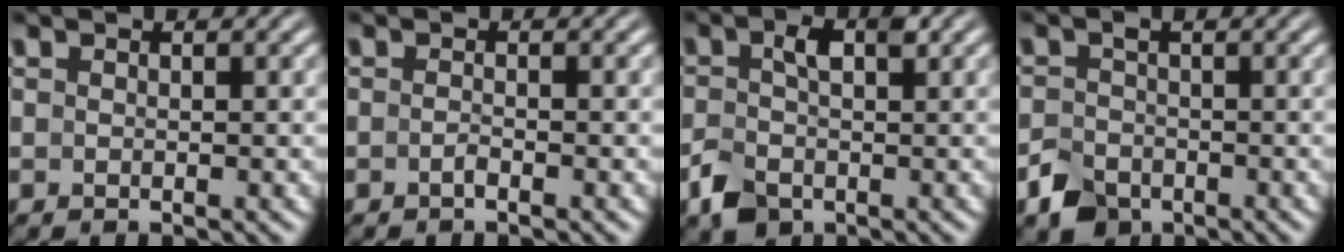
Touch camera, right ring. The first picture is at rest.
{"total": 0.8, "force": [-0.7, -0.2, 0.2], "torque": [-0.004, 0.001, -0.015]}
{"total": 3.4, "force": [-1.2, 2.0, 2.4], "torque": [-0.047, -0.010, -0.013]}
{"total": 2.6, "force": [-2.2, 1.3, 0.5], "torque": [-0.004, -0.015, -0.038]}